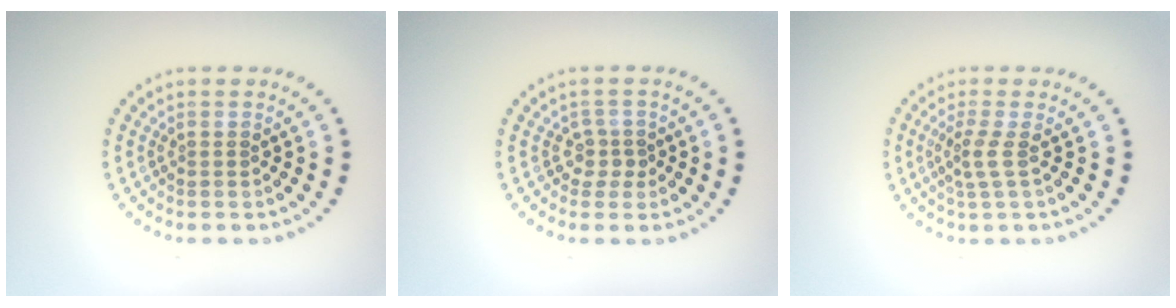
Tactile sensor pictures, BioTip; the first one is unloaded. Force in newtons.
{"total": 1.7, "press": 1.1, "slide": 1.3}
{"total": 1.8, "press": 1.3, "slide": 1.2}